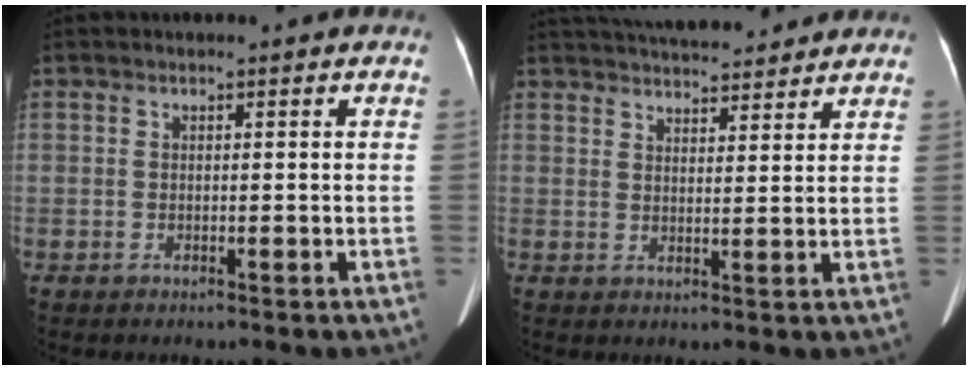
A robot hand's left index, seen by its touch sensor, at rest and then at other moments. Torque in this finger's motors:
{"motor_torque": [0.51, -0.57, 0.09, 0.10]}